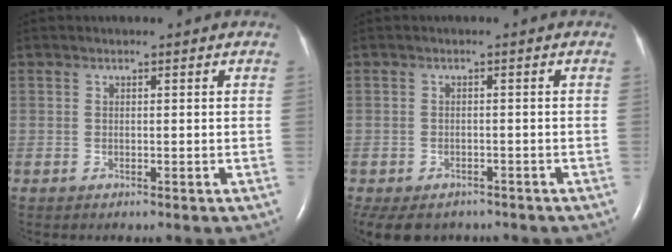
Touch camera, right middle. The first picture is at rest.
{"total": 9.6, "force": [-7.0, 5.6, 3.3], "torque": [-0.078, -0.012, -0.087]}